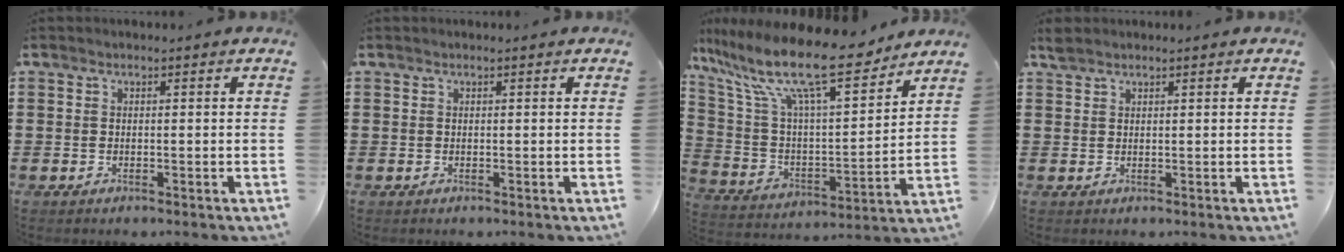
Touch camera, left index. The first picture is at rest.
{"total": 0.0}
{"total": 15.3, "force": [11.8, 2.0, 9.5], "torque": [-0.224, -0.072, 0.197]}
{"total": 1.3, "force": [1.2, 0.4, 0.4], "torque": [-0.011, 0.000, 0.023]}